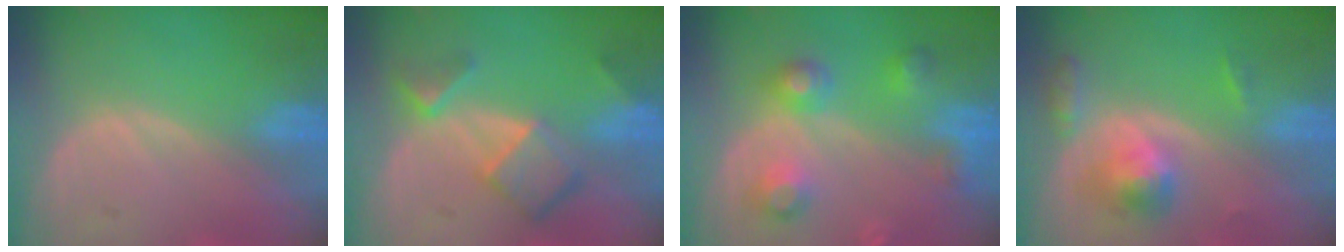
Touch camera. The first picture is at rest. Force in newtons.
{"total": 7.4, "press": 6.4, "slide": 3.7}
{"total": 6.0, "press": 6.0, "slide": 0.3}
{"total": 5.2, "press": 4.9, "slide": 1.8}